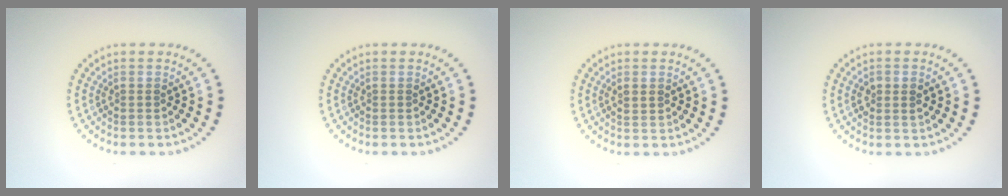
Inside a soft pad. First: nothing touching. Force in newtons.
{"total": 0.0}
{"total": 0.6, "press": 0.6, "slide": 0.2}
{"total": 1.5, "press": 1.5, "slide": 0.4}